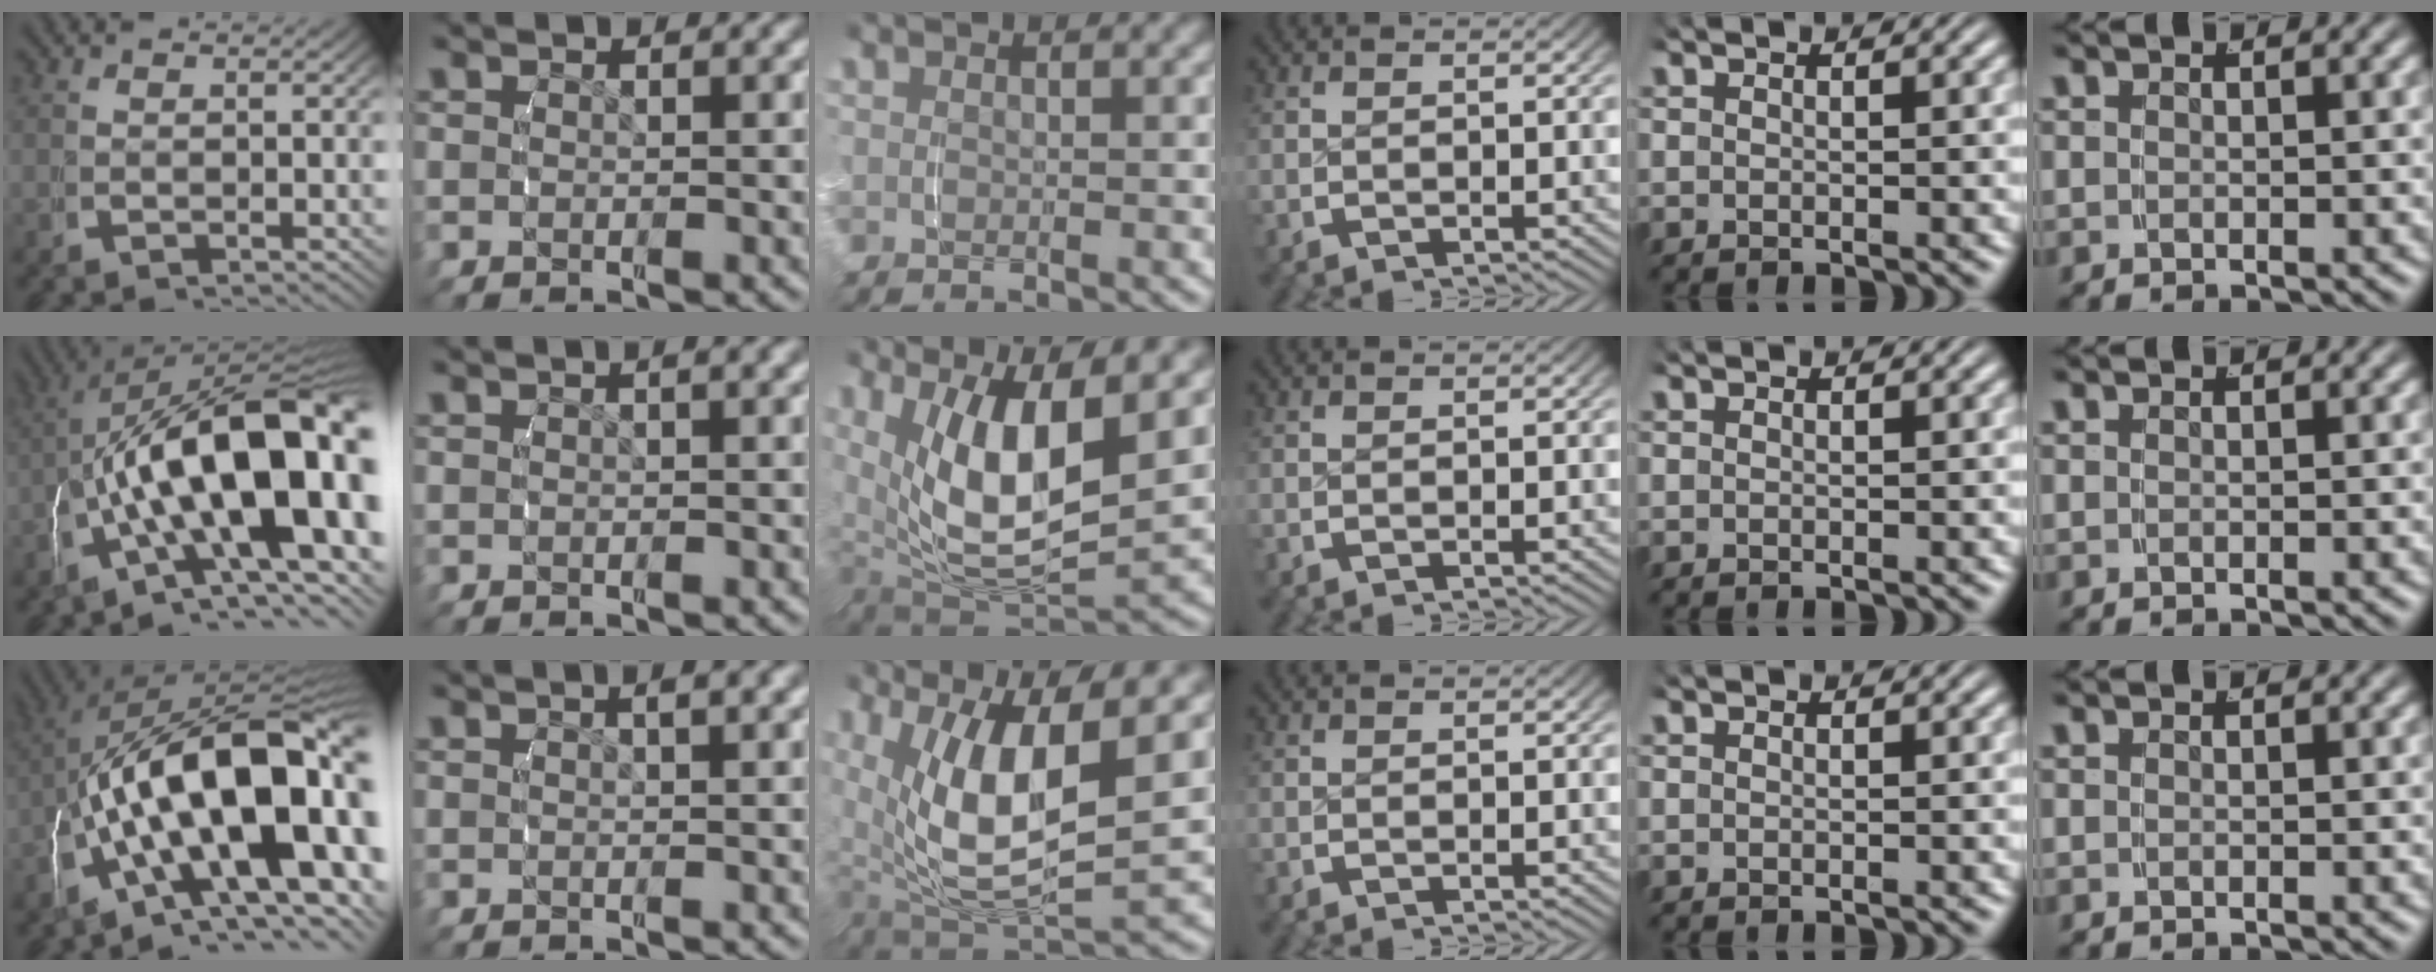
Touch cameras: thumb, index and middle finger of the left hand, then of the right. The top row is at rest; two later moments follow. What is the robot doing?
{"motion": "grasp_and_lifting", "object": "water bottle"}